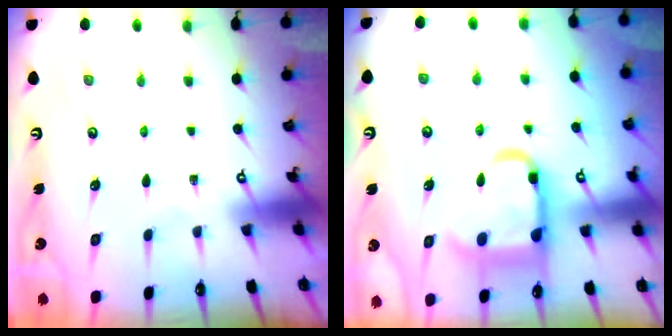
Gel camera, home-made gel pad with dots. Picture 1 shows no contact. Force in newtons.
{"total": 14.7, "press": 14.7, "slide": 1.5}